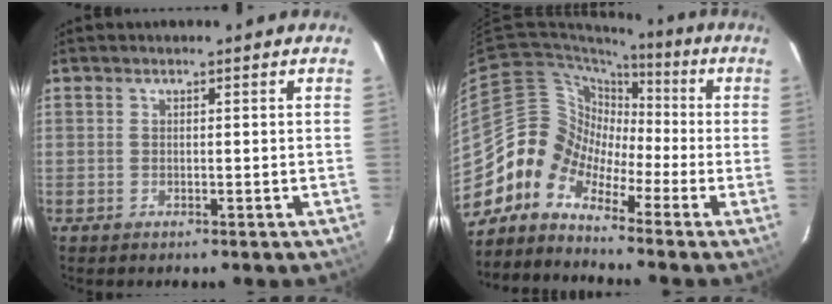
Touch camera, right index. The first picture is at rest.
{"total": 8.2, "force": [-4.3, 6.9, 0.8], "torque": [-0.022, 0.048, -0.120]}